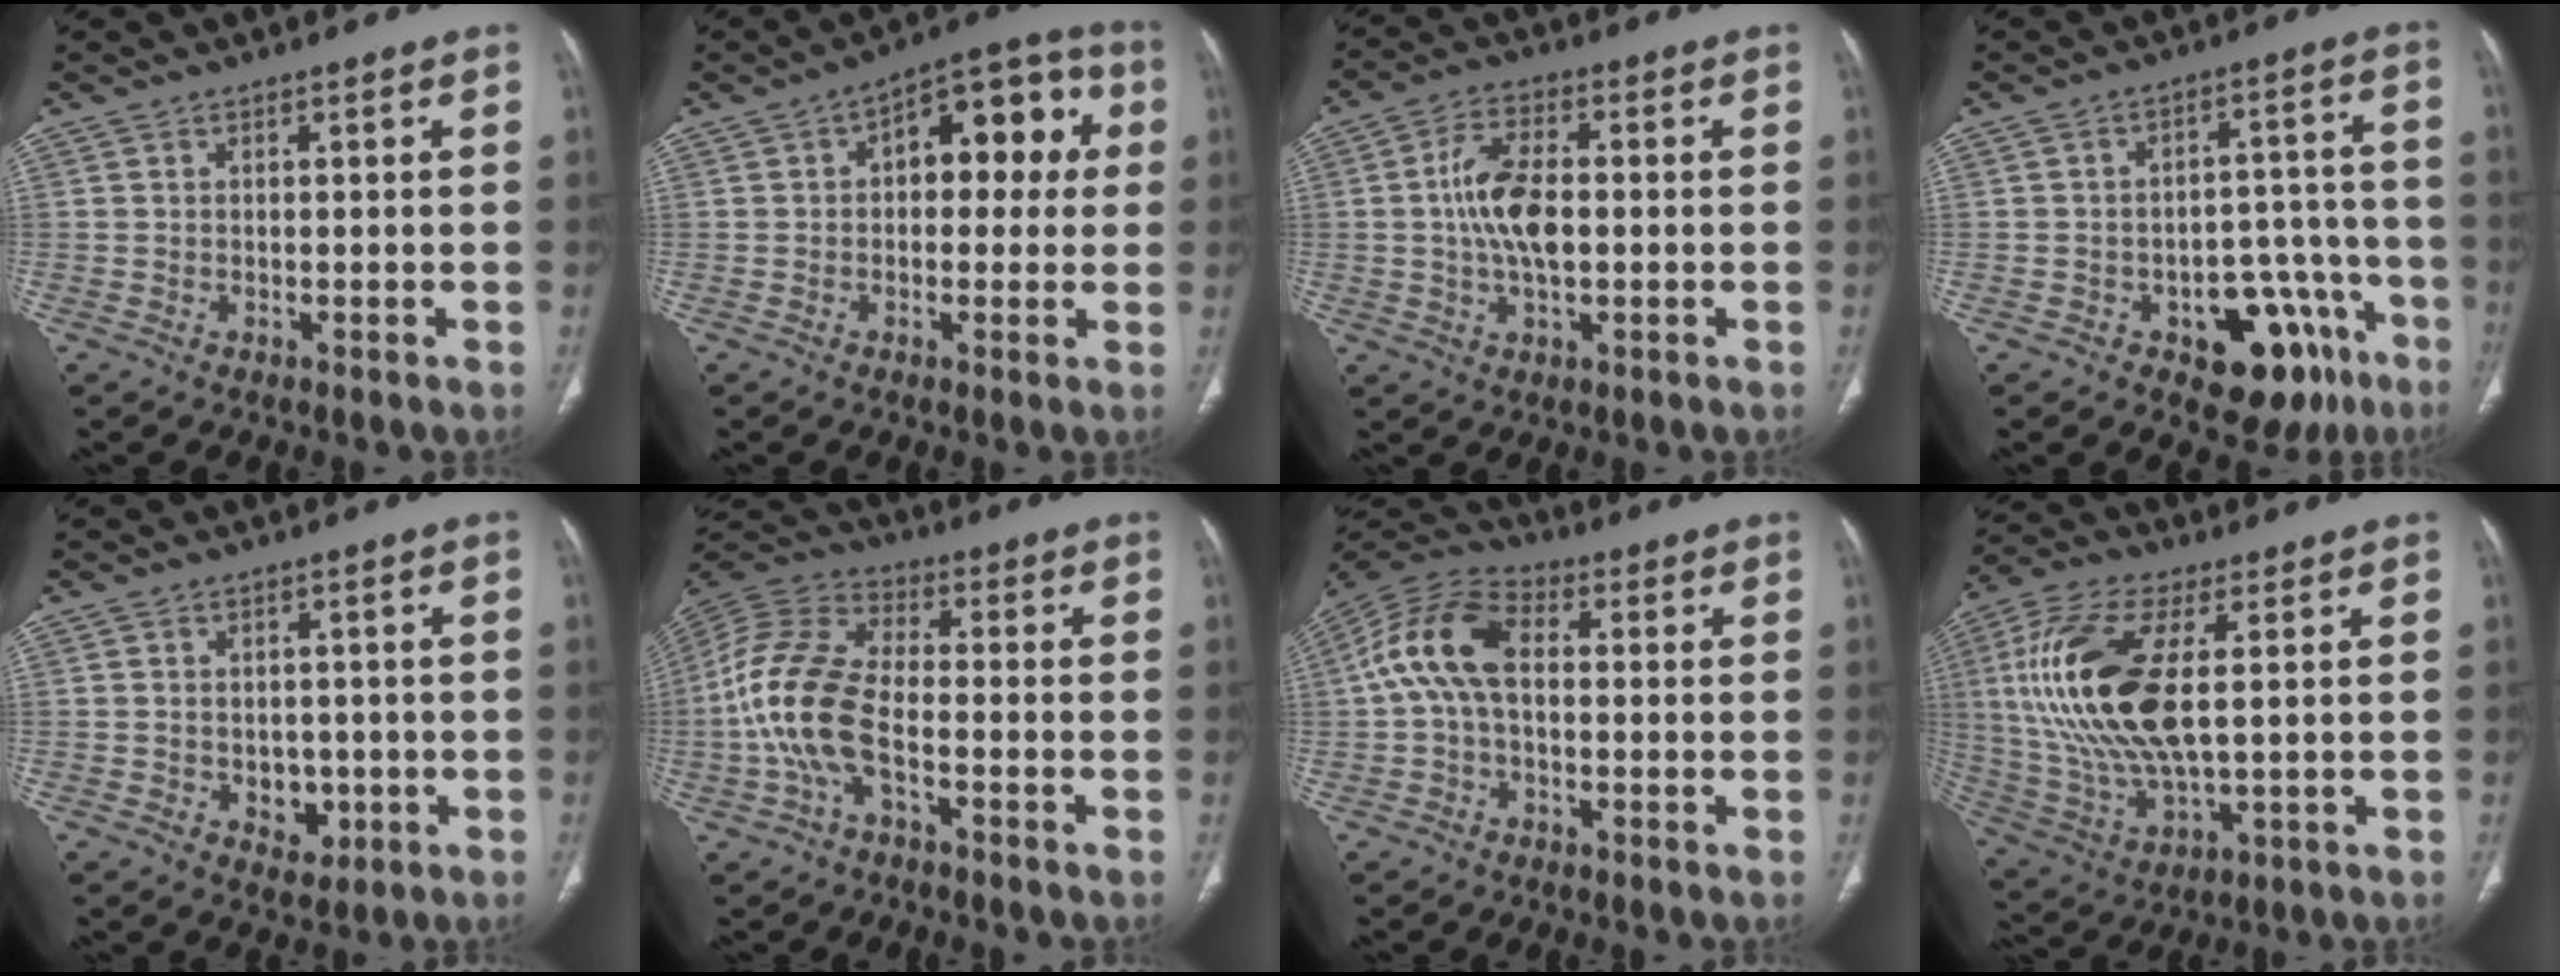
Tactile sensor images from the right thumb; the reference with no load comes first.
{"total": 13.6, "force": [2.5, 7.6, 10.9], "torque": [-0.089, 0.035, 0.026]}
{"total": 9.8, "force": [0.0, 4.9, 8.5], "torque": [-0.164, 0.008, -0.002]}
{"total": 15.0, "force": [-7.8, 8.4, 9.6], "torque": [-0.076, 0.063, -0.097]}
{"total": 4.6, "force": [-0.9, 3.6, 2.6], "torque": [-0.013, 0.003, -0.004]}
{"total": 13.7, "force": [-3.6, 6.9, 11.3], "torque": [-0.253, 0.034, -0.076]}
{"total": 11.7, "force": [0.6, 7.0, 9.4], "torque": [-0.186, 0.032, 0.000]}
{"total": 20.8, "force": [2.9, 8.8, 18.6], "torque": [-0.407, -0.007, 0.059]}